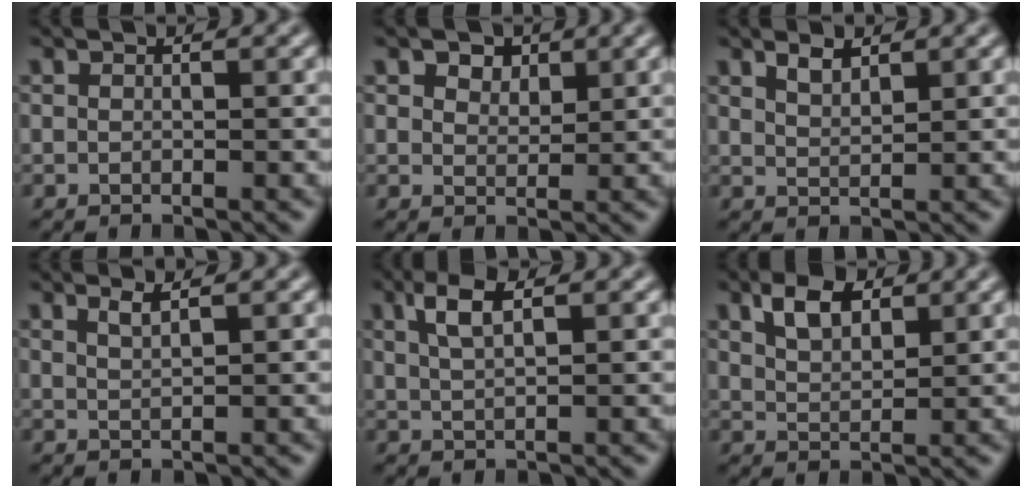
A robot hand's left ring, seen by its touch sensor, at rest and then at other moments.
{"total": 2.4, "force": [1.6, 1.4, 1.1], "torque": [-0.019, -0.002, 0.019]}
{"total": 1.6, "force": [1.3, 0.4, 0.8], "torque": [-0.017, -0.001, 0.026]}
{"total": 1.5, "force": [1.0, 0.4, 1.0], "torque": [-0.011, 0.002, 0.014]}
{"total": 3.1, "force": [1.6, 1.0, 2.5], "torque": [-0.049, 0.004, 0.029]}
{"total": 3.3, "force": [2.0, 1.7, 2.1], "torque": [-0.043, 0.003, 0.038]}